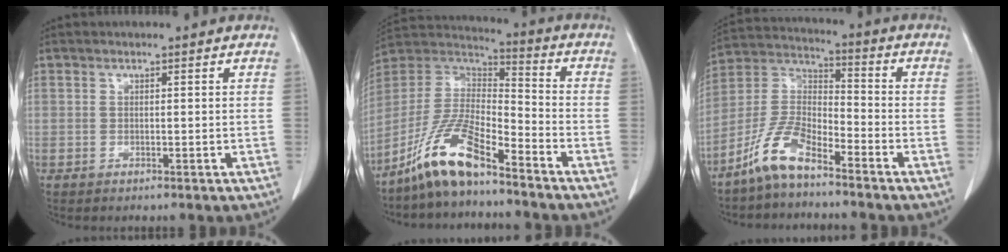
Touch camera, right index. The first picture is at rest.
{"total": 12.7, "force": [-9.2, 2.3, 8.4], "torque": [-0.179, 0.006, -0.177]}
{"total": 9.2, "force": [-6.8, 2.4, 5.6], "torque": [-0.130, 0.006, -0.142]}